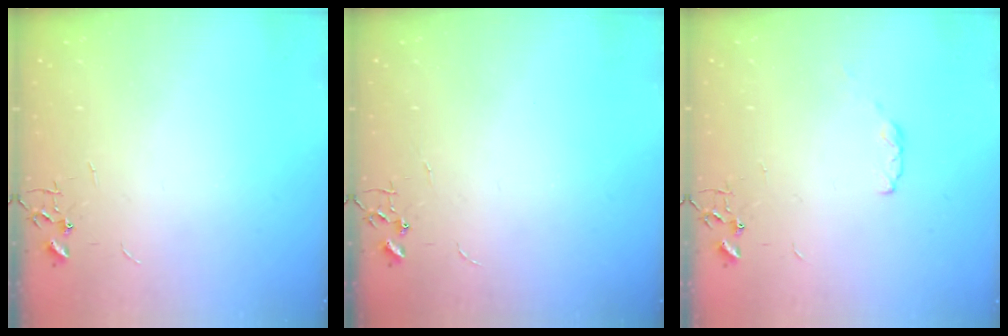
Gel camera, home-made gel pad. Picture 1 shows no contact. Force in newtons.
{"total": 0.0}
{"total": 3.6, "press": 3.6, "slide": 0.5}